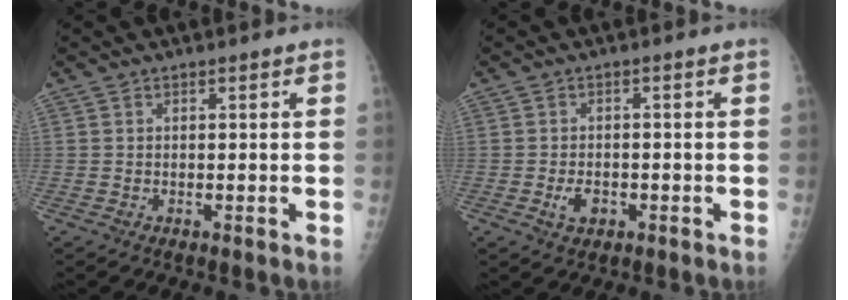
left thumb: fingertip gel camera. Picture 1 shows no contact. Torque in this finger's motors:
{"motor_torque": [-0.33, 0.34, 0.03, 0.02, 0.01]}